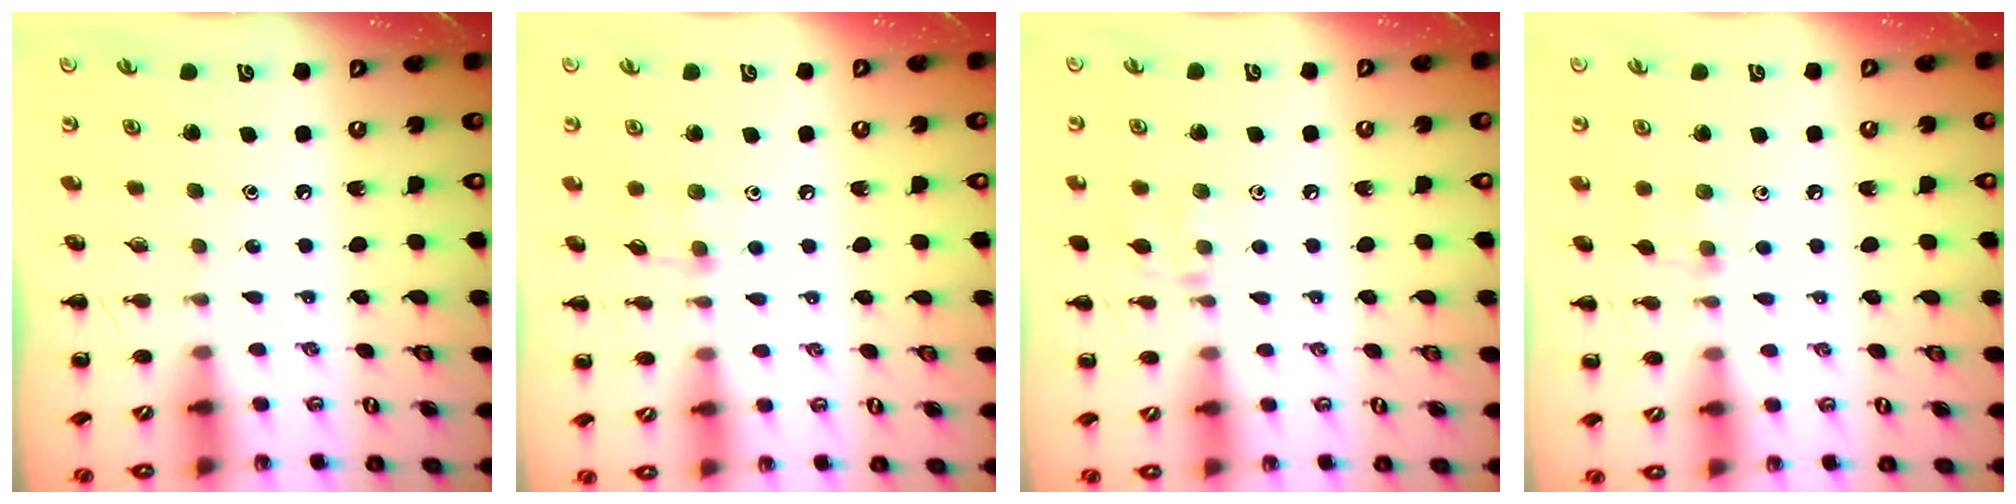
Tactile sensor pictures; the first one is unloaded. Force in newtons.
{"total": 4.4, "press": 4.1, "slide": 1.4}
{"total": 7.2, "press": 7.1, "slide": 1.5}
{"total": 4.0, "press": 3.8, "slide": 1.1}